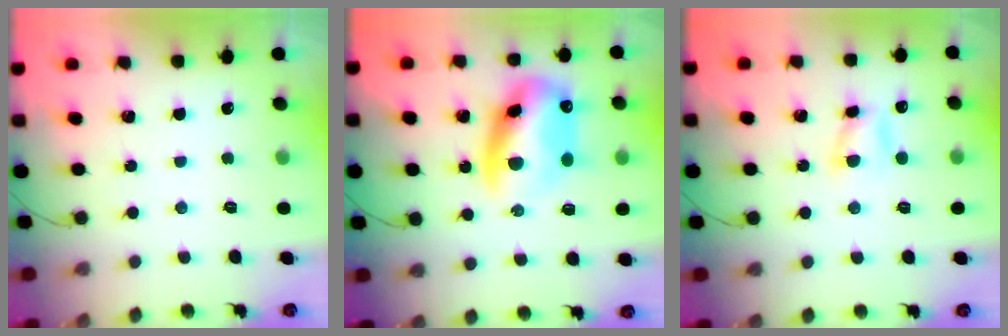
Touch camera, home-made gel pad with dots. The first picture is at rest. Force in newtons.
{"total": 14.4, "press": 14.0, "slide": 3.5}
{"total": 4.7, "press": 4.6, "slide": 0.9}